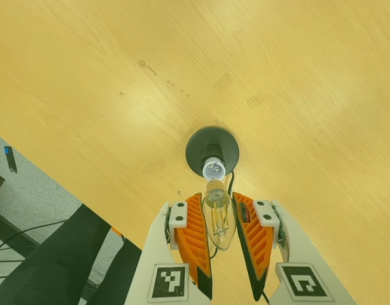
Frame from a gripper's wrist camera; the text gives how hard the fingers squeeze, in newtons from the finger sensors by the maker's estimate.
{"total": 11.4, "left": 11.5, "right": 11.4}